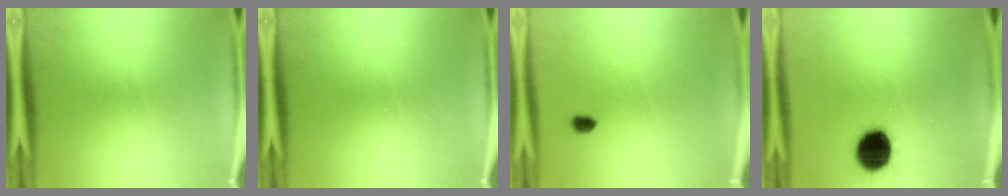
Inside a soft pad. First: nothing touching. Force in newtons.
{"total": 0.0}
{"total": 2.1}
{"total": 13.7}